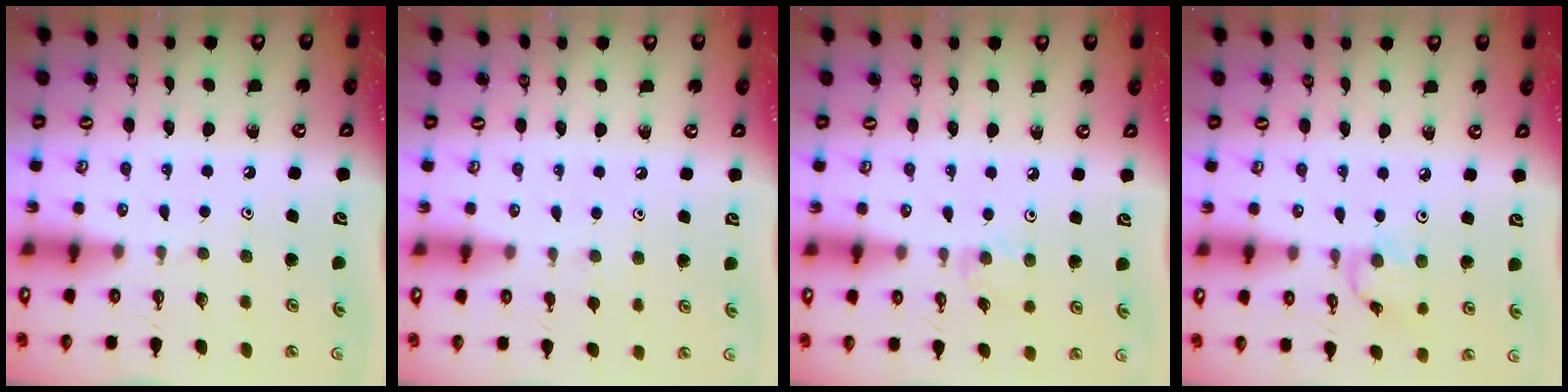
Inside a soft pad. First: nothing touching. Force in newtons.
{"total": 3.3, "press": 3.3, "slide": 0.6}
{"total": 2.6, "press": 2.6, "slide": 0.4}
{"total": 2.9, "press": 2.9, "slide": 0.3}